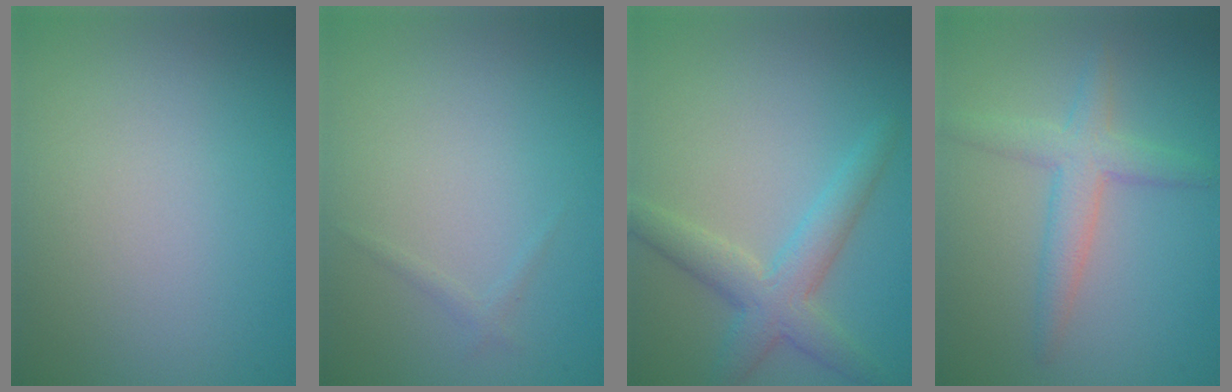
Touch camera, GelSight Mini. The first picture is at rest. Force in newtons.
{"total": 0.7, "press": 0.7, "slide": 0.1}
{"total": 4.2, "press": 4.2, "slide": 0.1}
{"total": 3.4, "press": 3.4, "slide": 0.3}